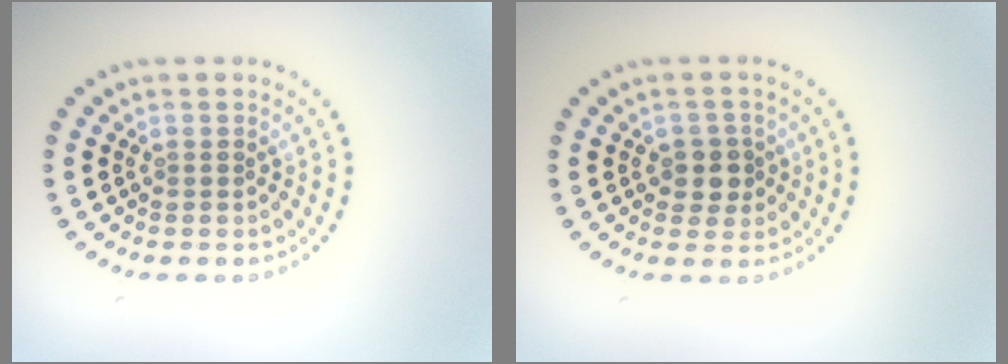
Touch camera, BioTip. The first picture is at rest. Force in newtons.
{"total": 2.3, "press": 2.1, "slide": 0.8}